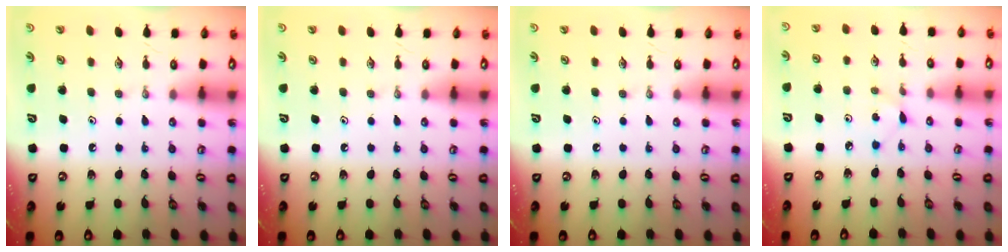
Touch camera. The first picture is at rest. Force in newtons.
{"total": 0.0}
{"total": 0.0}
{"total": 2.8, "press": 2.8, "slide": 0.4}